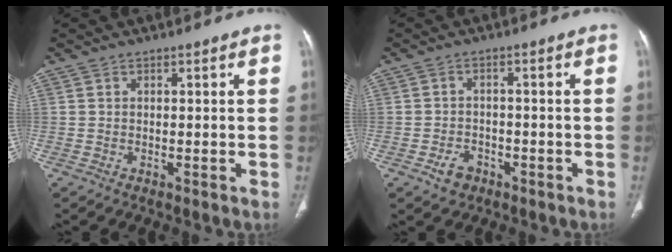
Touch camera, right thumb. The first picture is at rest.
{"total": 3.6, "force": [-2.0, 2.6, 1.6], "torque": [-0.021, 0.018, -0.027]}